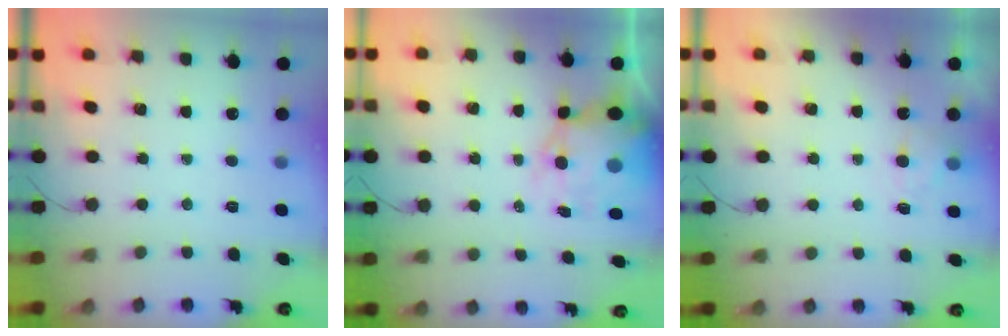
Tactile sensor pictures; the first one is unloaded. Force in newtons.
{"total": 8.9, "press": 8.5, "slide": 2.6}
{"total": 2.9, "press": 2.5, "slide": 1.5}